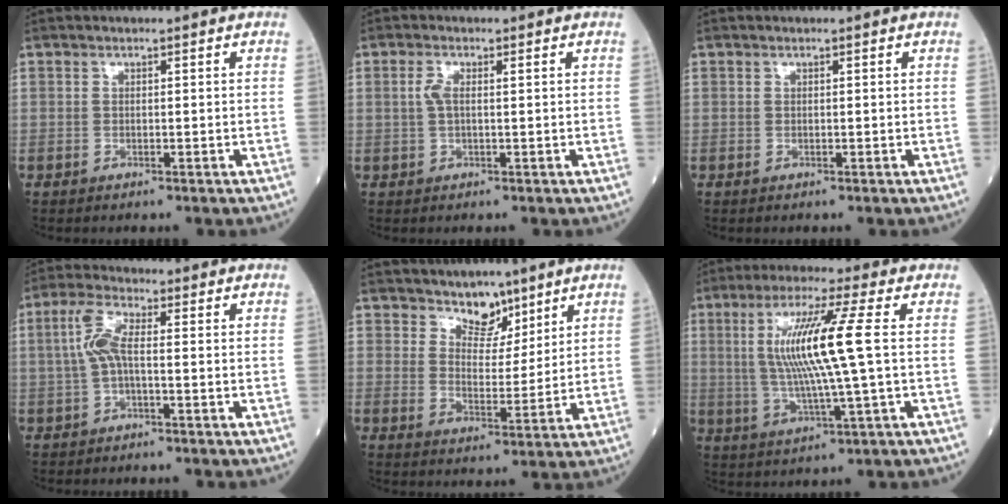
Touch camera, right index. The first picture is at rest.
{"total": 2.1, "force": [0.4, 0.7, 2.0], "torque": [-0.050, 0.009, 0.009]}
{"total": 0.0}
{"total": 5.0, "force": [0.0, 1.1, 4.9], "torque": [-0.111, 0.013, -0.003]}
{"total": 5.3, "force": [4.3, 2.6, 1.5], "torque": [-0.015, -0.008, 0.076]}
{"total": 11.8, "force": [1.6, -0.7, 11.7], "torque": [-0.233, 0.001, 0.029]}